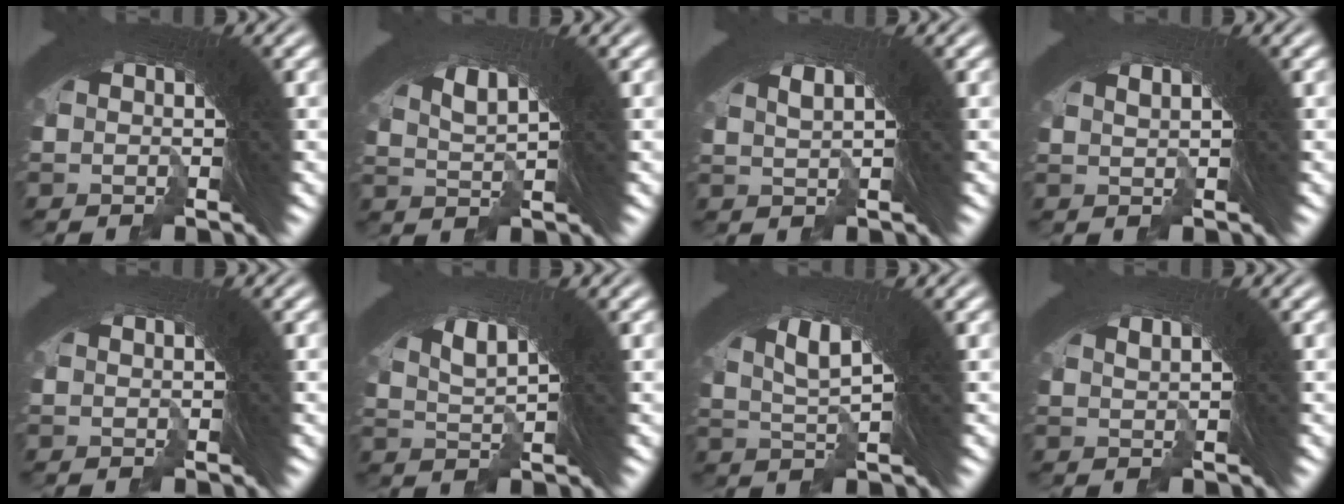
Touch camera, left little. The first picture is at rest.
{"total": 6.0, "force": [1.3, 3.3, 4.9], "torque": [-0.111, -0.006, 0.019]}
{"total": 3.1, "force": [0.4, 2.0, 2.3], "torque": [-0.067, -0.004, 0.004]}
{"total": 0.7, "force": [-0.3, 0.4, 0.5], "torque": [-0.028, -0.010, 0.000]}
{"total": 1.0, "force": [-0.5, -0.5, -0.7], "torque": [0.008, -0.007, -0.003]}
{"total": 6.8, "force": [1.5, 3.7, 5.5], "torque": [-0.122, -0.005, 0.020]}
{"total": 7.7, "force": [0.8, 4.6, 6.1], "torque": [-0.136, -0.009, 0.012]}
{"total": 1.1, "force": [-0.2, 0.7, 0.8], "torque": [-0.036, -0.010, 0.001]}